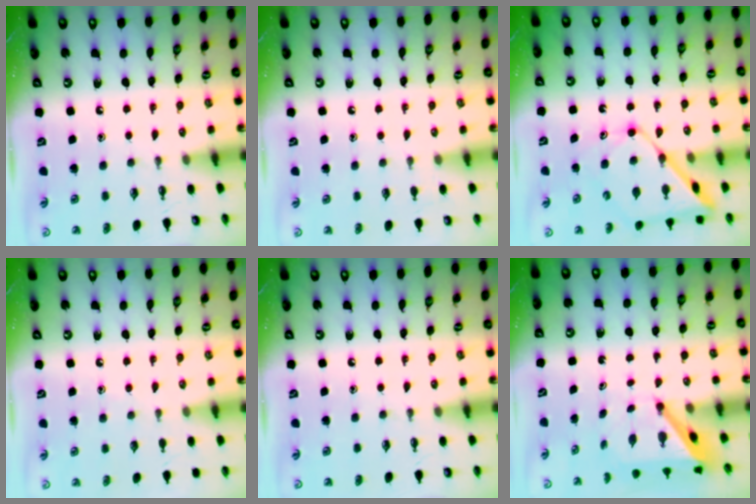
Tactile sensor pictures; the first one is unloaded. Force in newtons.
{"total": 2.8, "press": 2.8, "slide": 0.2}
{"total": 12.8, "press": 12.8, "slide": 1.1}
{"total": 3.1, "press": 3.1, "slide": 0.4}
{"total": 0.0}
{"total": 6.1, "press": 6.1, "slide": 0.3}